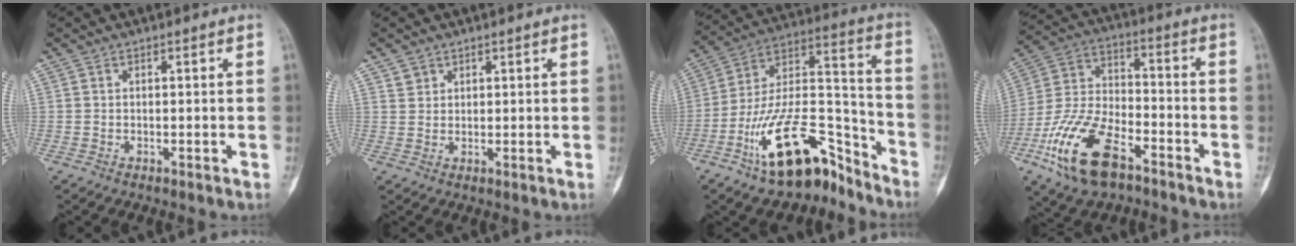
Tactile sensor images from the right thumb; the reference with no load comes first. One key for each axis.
{"total": 2.1, "fx": 1.4, "fy": 1.5, "fz": 0.1, "tx": 0.014, "ty": -0.009, "tz": 0.020}
{"total": 20.0, "fx": -12.8, "fy": 8.6, "fz": 12.8, "tx": -0.192, "ty": 0.112, "tz": -0.220}
{"total": 17.5, "fx": -9.3, "fy": 8.5, "fz": 12.1, "tx": -0.242, "ty": 0.042, "tz": -0.175}